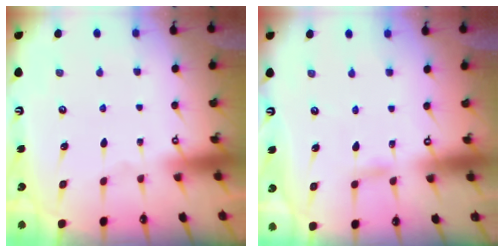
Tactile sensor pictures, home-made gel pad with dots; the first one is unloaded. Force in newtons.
{"total": 4.4, "press": 4.4, "slide": 0.4}